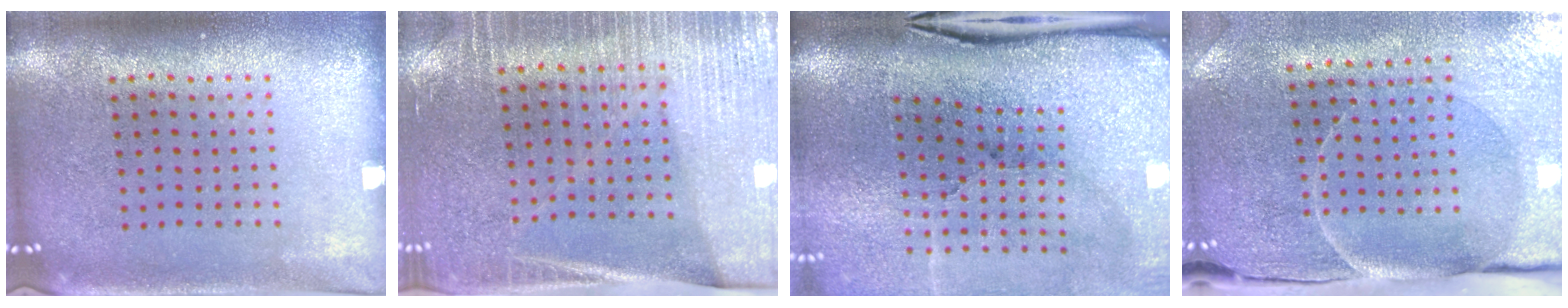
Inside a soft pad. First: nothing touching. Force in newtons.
{"total": 3.4, "press": 3.1, "slide": 1.4}
{"total": 5.1, "press": 4.0, "slide": 3.1}
{"total": 3.8, "press": 3.6, "slide": 1.3}